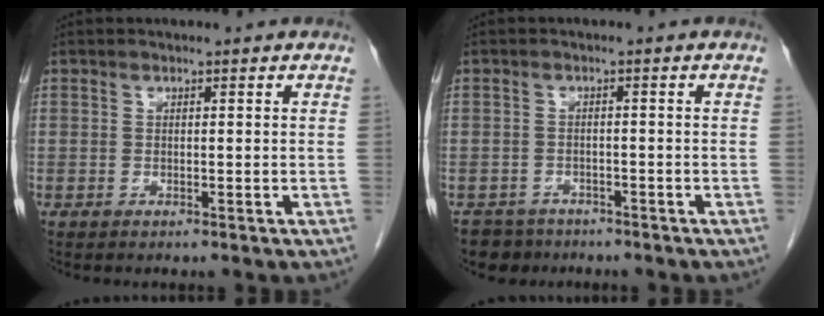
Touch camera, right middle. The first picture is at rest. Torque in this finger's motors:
{"motor_torque": [-0.01, 0.01, -0.02, 0.02]}